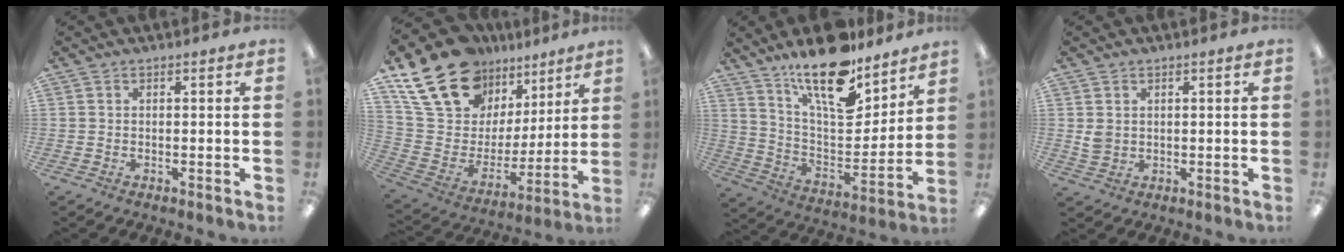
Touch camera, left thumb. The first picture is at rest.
{"total": 22.2, "force": [15.4, 12.8, 9.6], "torque": [-0.197, -0.086, 0.294]}
{"total": 19.7, "force": [15.1, 6.8, 10.6], "torque": [-0.182, -0.099, 0.260]}
{"total": 2.9, "force": [1.0, 2.5, 1.2], "torque": [-0.016, -0.001, 0.019]}